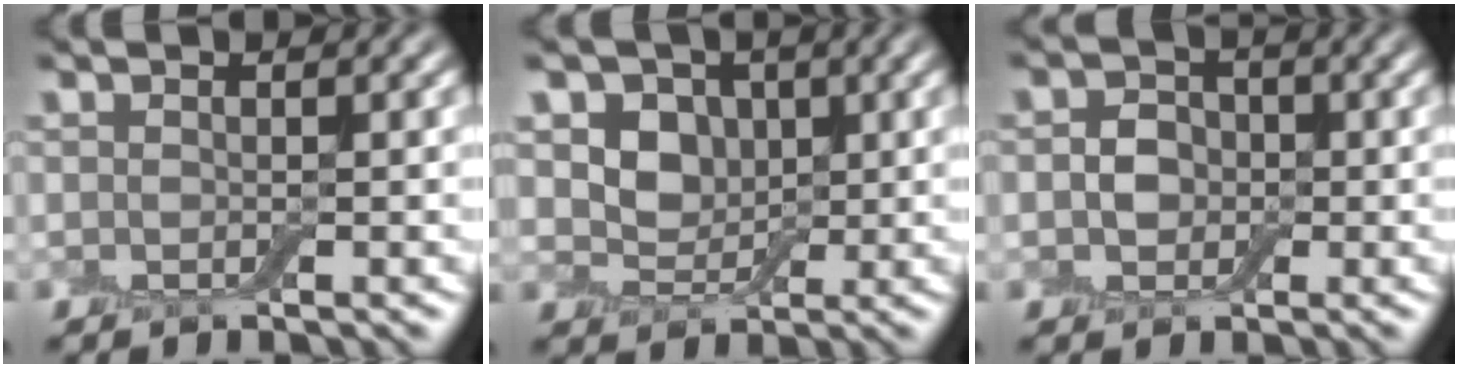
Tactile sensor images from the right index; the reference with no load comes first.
{"total": 4.0, "force": [1.2, 3.2, 2.1], "torque": [-0.041, -0.012, 0.016]}
{"total": 2.7, "force": [-0.2, 2.3, 1.4], "torque": [-0.016, 0.002, -0.014]}